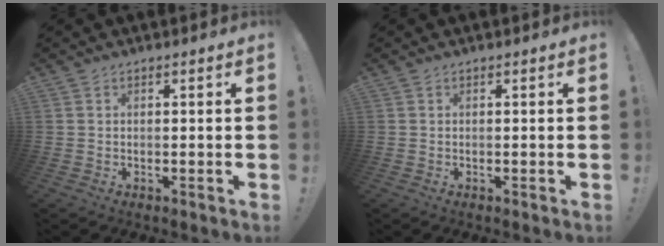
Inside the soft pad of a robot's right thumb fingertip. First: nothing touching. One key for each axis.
{"total": 0.0}